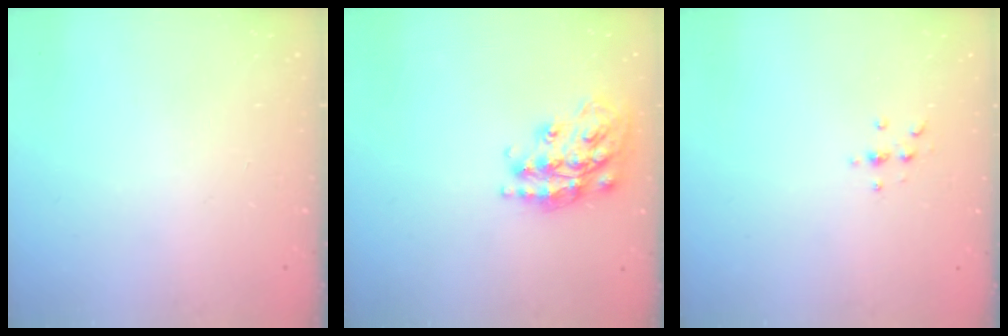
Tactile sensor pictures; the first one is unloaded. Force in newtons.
{"total": 18.0, "press": 17.9, "slide": 1.1}
{"total": 2.3, "press": 2.2, "slide": 0.2}